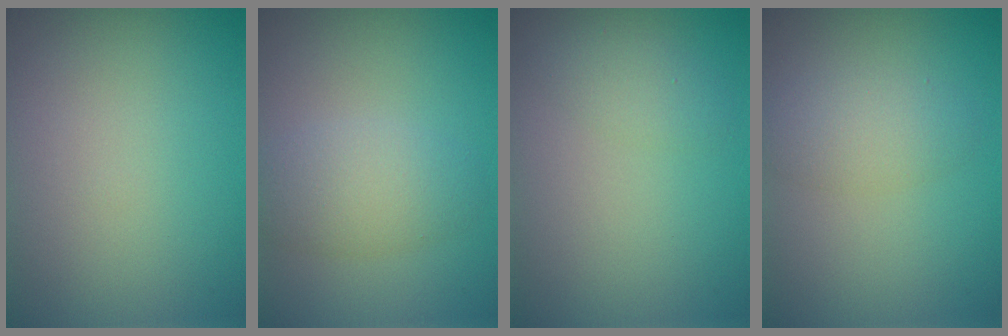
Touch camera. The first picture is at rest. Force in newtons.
{"total": 3.5, "press": 3.5, "slide": 0.1}
{"total": 1.5, "press": 1.5, "slide": 0.1}
{"total": 2.7, "press": 2.7, "slide": 0.1}